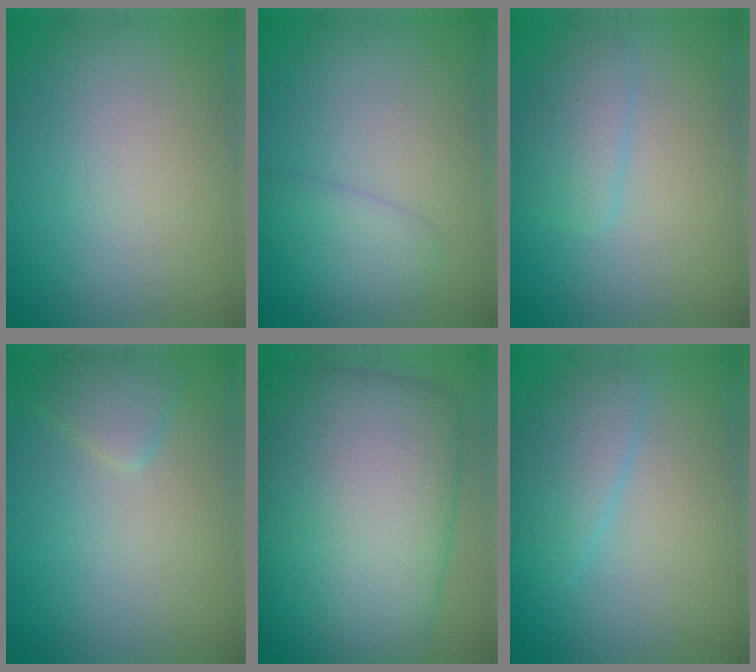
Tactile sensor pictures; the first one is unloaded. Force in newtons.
{"total": 2.2, "press": 2.2, "slide": 0.1}
{"total": 2.1, "press": 2.1, "slide": 0.1}
{"total": 1.7, "press": 1.7, "slide": 0.2}
{"total": 15.7, "press": 15.7, "slide": 0.7}
{"total": 2.7, "press": 2.7, "slide": 0.1}